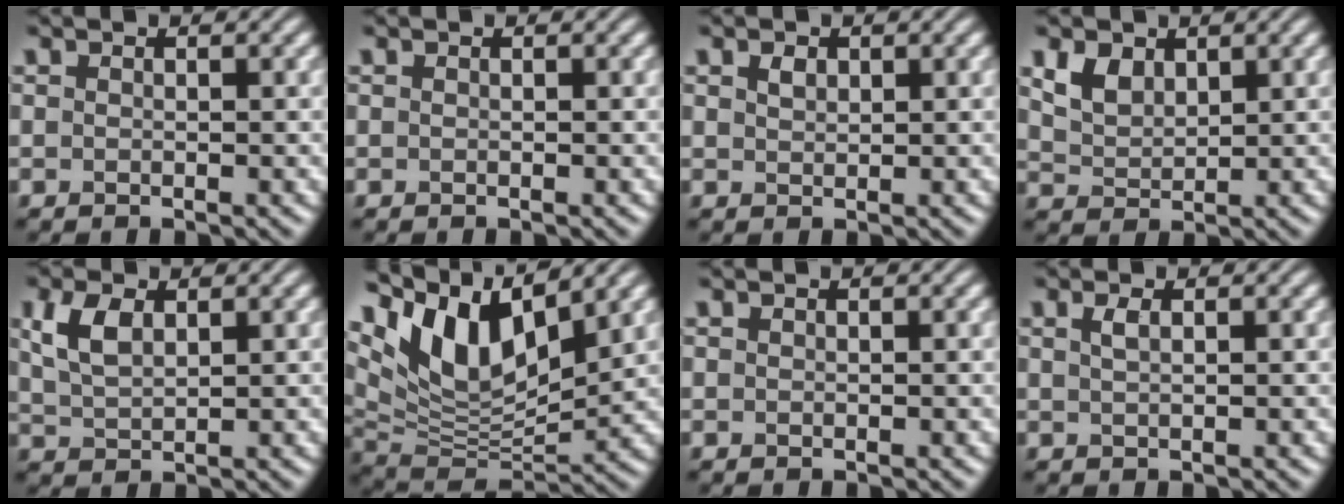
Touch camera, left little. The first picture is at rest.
{"total": 0.0}
{"total": 1.1, "force": [0.7, 0.6, 0.5], "torque": [-0.012, 0.001, 0.014]}
{"total": 2.8, "force": [1.6, 1.8, 1.4], "torque": [-0.036, -0.001, 0.036]}
{"total": 3.7, "force": [1.5, 2.0, 2.6], "torque": [-0.065, 0.006, 0.034]}
{"total": 10.2, "force": [5.8, 4.1, 7.4], "torque": [-0.144, -0.002, 0.113]}
{"total": 0.0}
{"total": 1.1, "force": [0.5, 0.4, 0.9], "torque": [-0.019, 0.003, 0.011]}